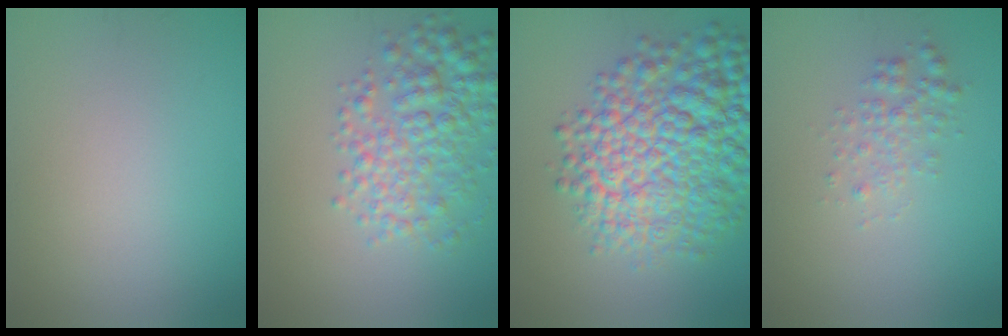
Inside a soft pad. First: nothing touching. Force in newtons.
{"total": 5.0, "press": 5.0, "slide": 0.2}
{"total": 11.1, "press": 11.1, "slide": 0.3}
{"total": 1.8, "press": 1.8, "slide": 0.0}